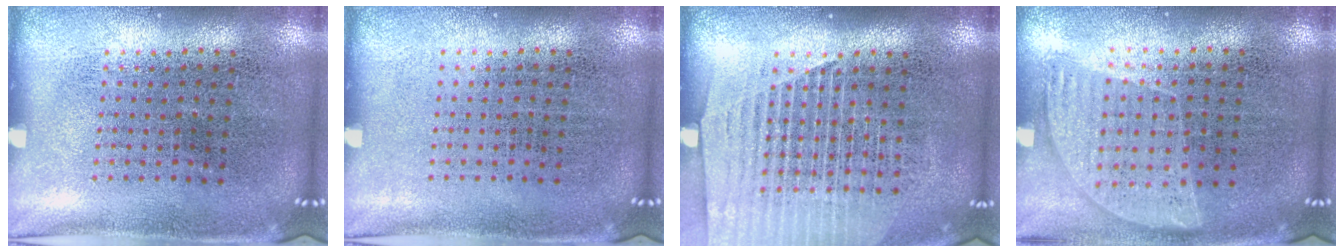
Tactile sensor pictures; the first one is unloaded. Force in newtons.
{"total": 0.0}
{"total": 1.4, "press": 1.3, "slide": 0.5}
{"total": 0.9, "press": 0.8, "slide": 0.3}